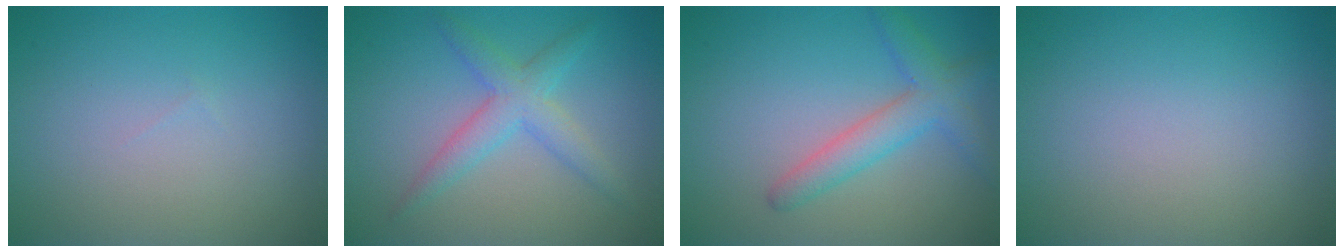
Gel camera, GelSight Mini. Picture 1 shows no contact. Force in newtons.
{"total": 3.5, "press": 3.5, "slide": 0.1}
{"total": 3.7, "press": 3.7, "slide": 0.2}
{"total": 0.0}